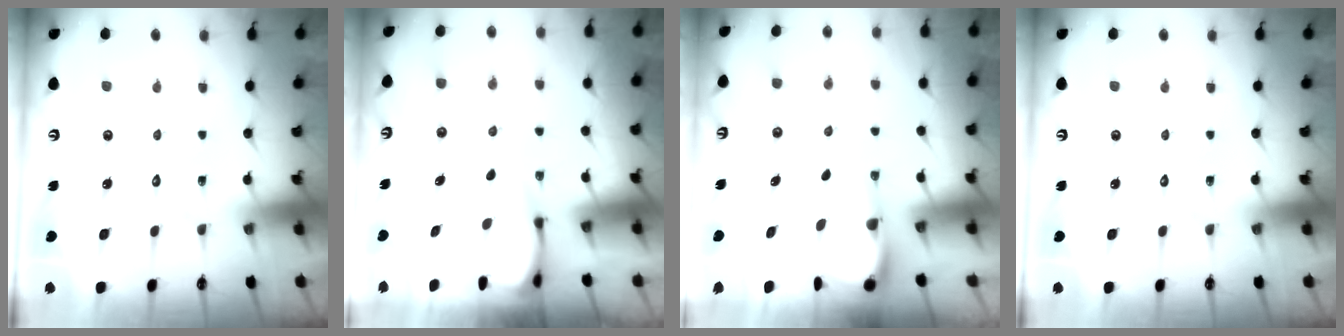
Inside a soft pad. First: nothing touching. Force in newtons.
{"total": 3.7, "press": 3.7, "slide": 0.3}
{"total": 4.3, "press": 4.3, "slide": 0.7}
{"total": 0.0}